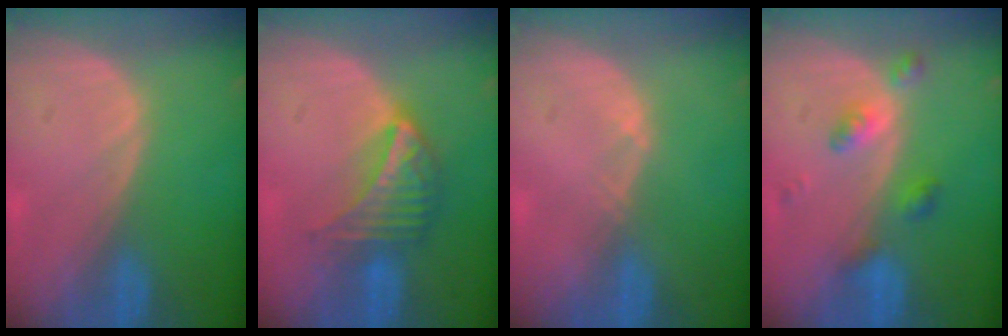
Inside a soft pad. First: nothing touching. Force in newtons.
{"total": 7.3, "press": 6.3, "slide": 3.5}
{"total": 0.6, "press": 0.5, "slide": 0.3}
{"total": 4.2, "press": 4.2, "slide": 0.2}